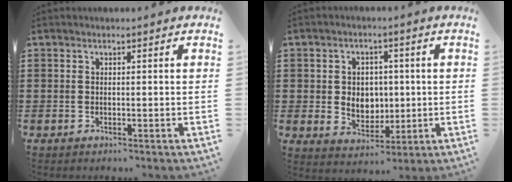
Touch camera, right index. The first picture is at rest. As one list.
[{"total": 4.9, "force": [0.3, 4.3, 2.3], "torque": [-0.035, 0.003, 0.000]}]